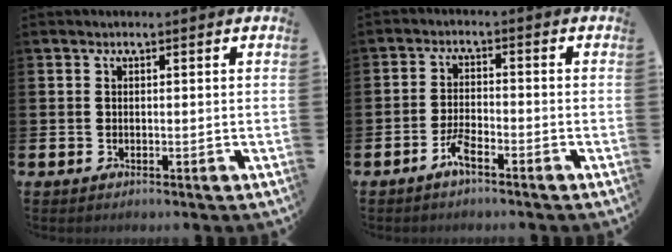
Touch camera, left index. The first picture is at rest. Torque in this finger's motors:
{"motor_torque": [0.27, 0.36, 0.04, 0.06]}